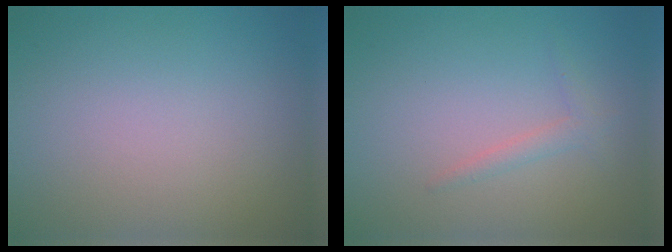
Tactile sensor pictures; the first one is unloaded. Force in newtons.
{"total": 1.3, "press": 1.3, "slide": 0.1}